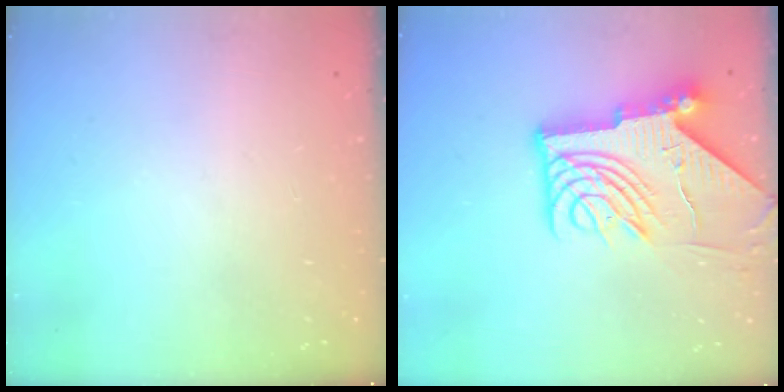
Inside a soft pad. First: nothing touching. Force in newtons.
{"total": 14.5, "press": 14.4, "slide": 1.3}